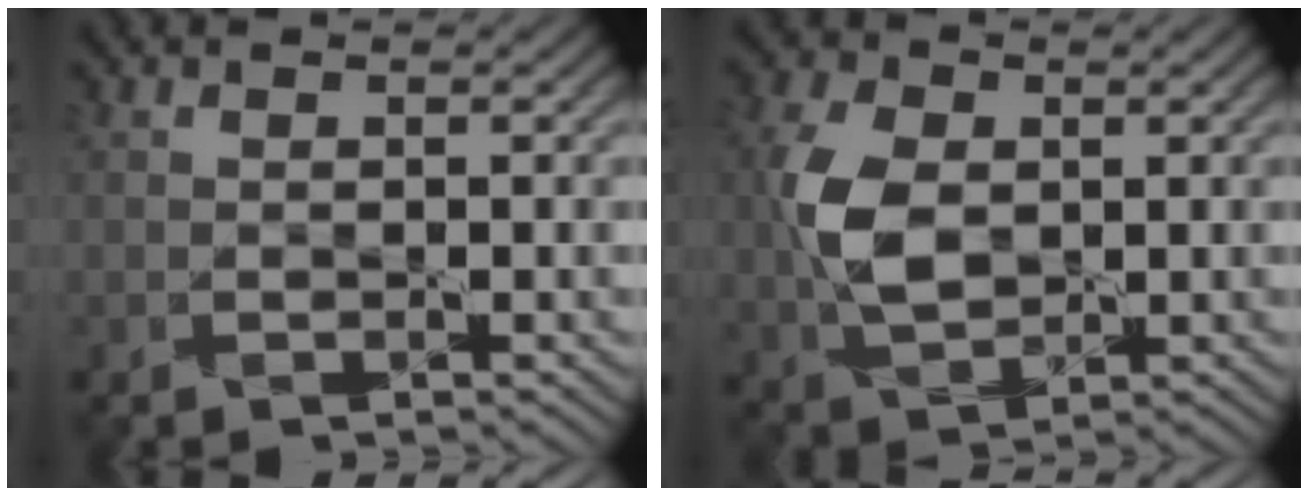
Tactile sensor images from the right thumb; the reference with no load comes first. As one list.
[{"total": 7.3, "force": [0.4, 4.8, 5.5], "torque": [-0.139, 0.002, 0.008]}]